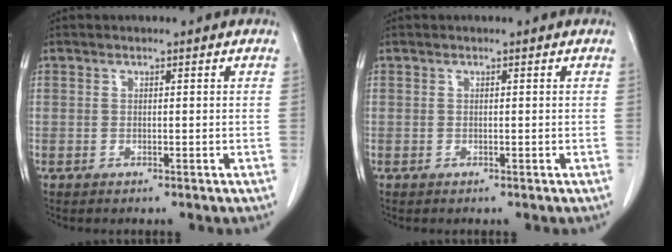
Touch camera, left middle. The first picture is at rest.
{"total": 0.0}